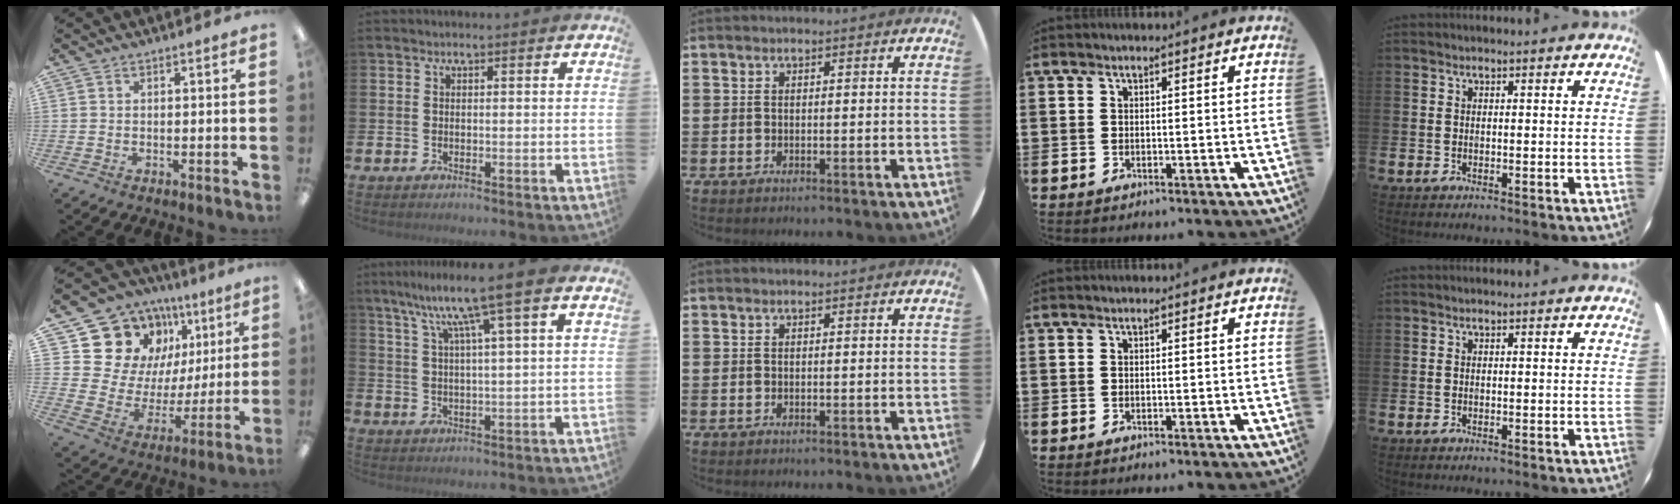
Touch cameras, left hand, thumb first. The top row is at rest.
{"thumb": {"total": 18.5, "force": [10.2, 14.4, 5.5], "torque": [-0.104, -0.064, 0.213]}, "index": {"total": 9.0, "force": [5.6, -0.1, 7.0], "torque": [-0.148, -0.016, 0.089]}}